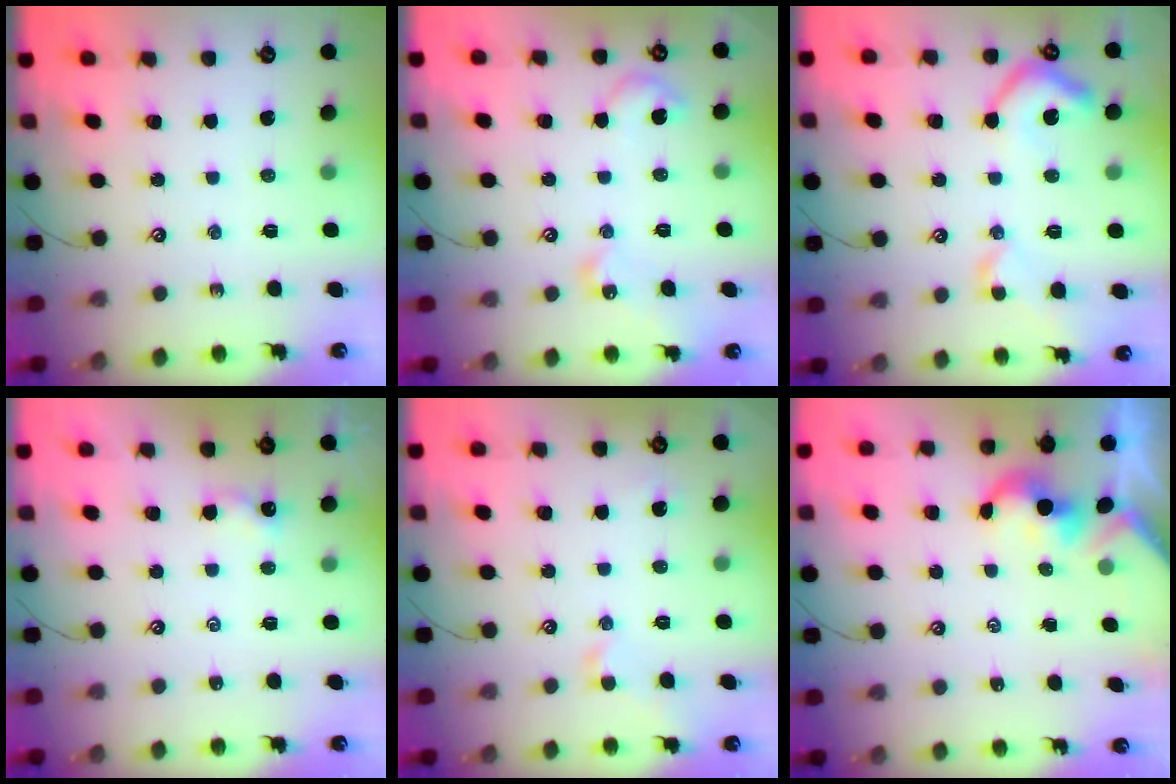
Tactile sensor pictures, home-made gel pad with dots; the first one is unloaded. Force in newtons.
{"total": 8.0, "press": 8.0, "slide": 0.1}
{"total": 7.8, "press": 7.7, "slide": 1.5}
{"total": 0.8, "press": 0.7, "slide": 0.3}
{"total": 1.0, "press": 0.9, "slide": 0.3}
{"total": 1.3, "press": 1.3, "slide": 0.2}